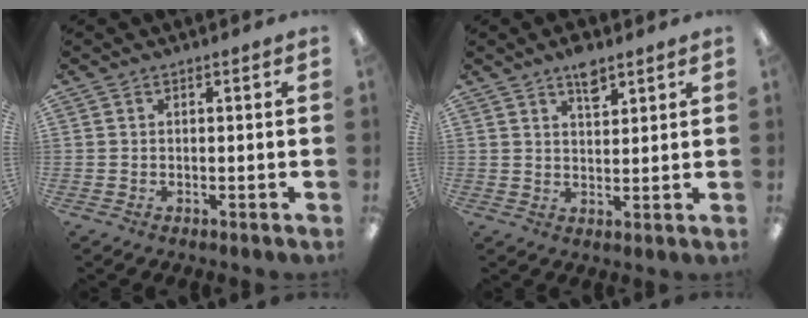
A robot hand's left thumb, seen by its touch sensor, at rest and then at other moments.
{"total": 5.6, "force": [3.9, 2.4, 3.1], "torque": [-0.037, -0.019, 0.065]}